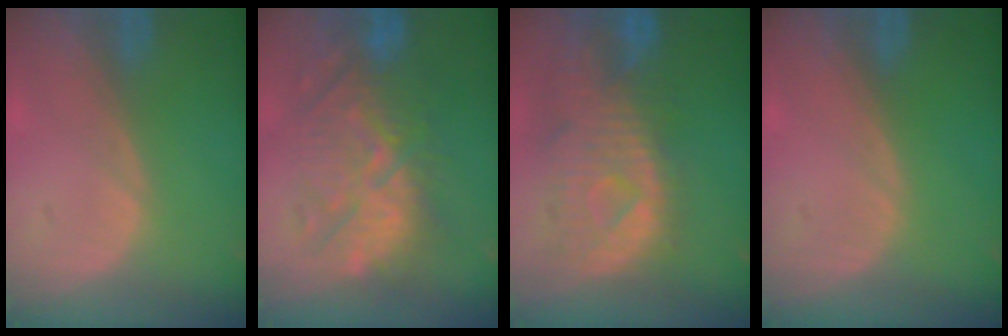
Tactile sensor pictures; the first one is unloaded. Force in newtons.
{"total": 10.6, "press": 10.6, "slide": 1.2}
{"total": 11.4, "press": 9.9, "slide": 5.7}
{"total": 0.0}